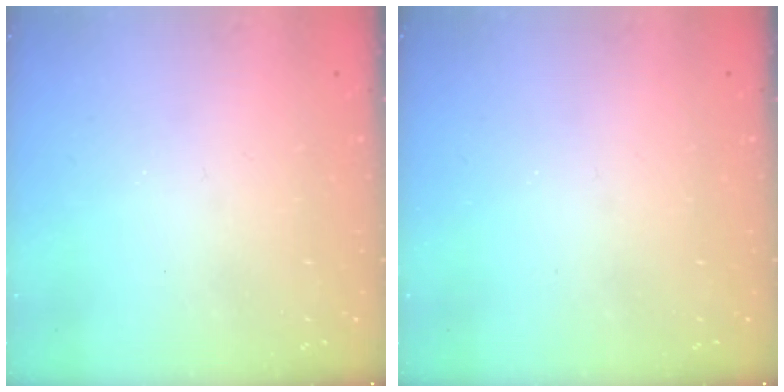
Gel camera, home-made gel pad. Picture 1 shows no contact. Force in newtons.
{"total": 0.0}